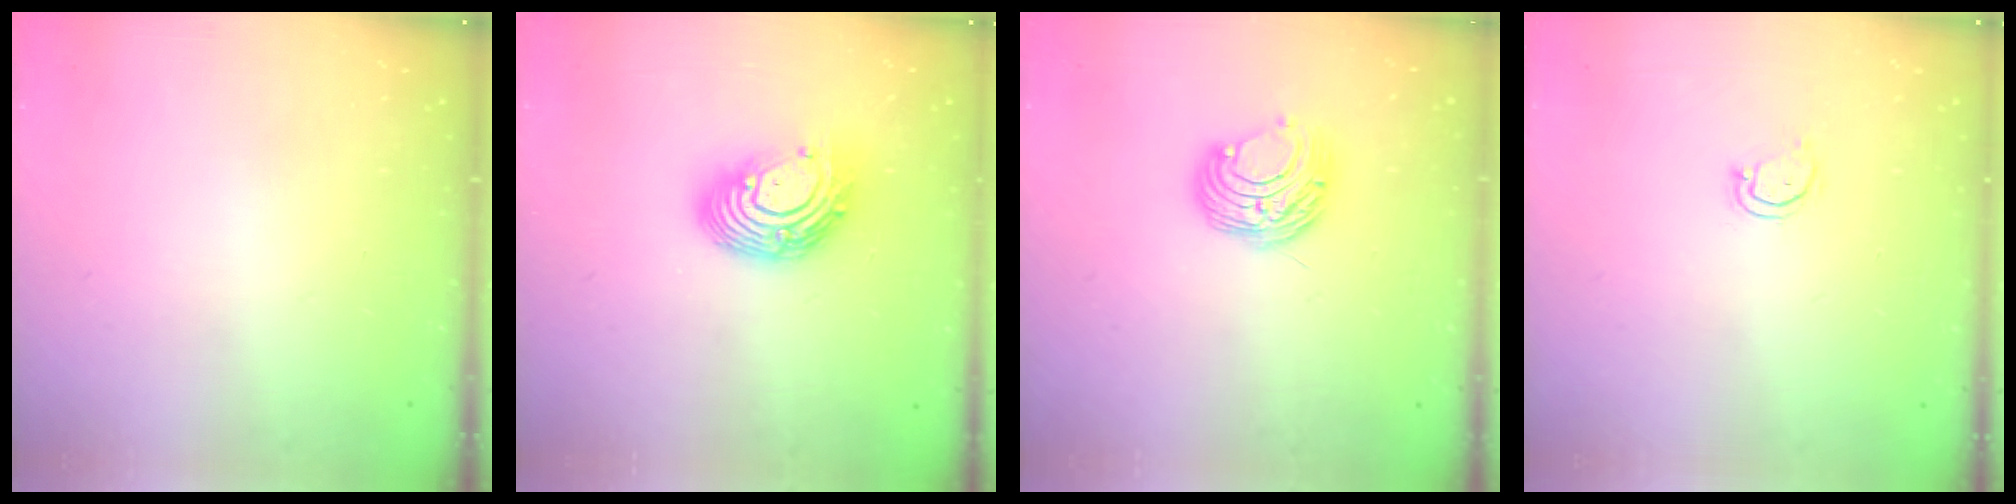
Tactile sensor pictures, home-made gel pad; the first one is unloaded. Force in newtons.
{"total": 13.2, "press": 13.1, "slide": 1.3}
{"total": 8.7, "press": 8.7, "slide": 0.6}
{"total": 2.7, "press": 2.6, "slide": 0.3}